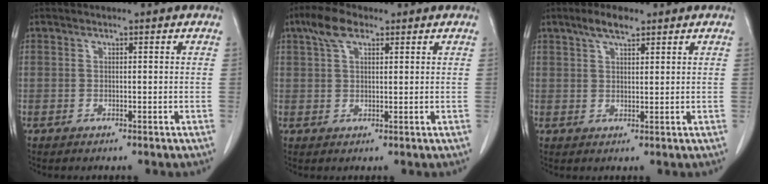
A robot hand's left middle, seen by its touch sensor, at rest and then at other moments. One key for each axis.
{"total": 4.8, "fx": 2.8, "fy": 2.1, "fz": 3.3, "tx": -0.071, "ty": 0.017, "tz": 0.055}
{"total": 4.0, "fx": 2.8, "fy": 1.2, "fz": 2.5, "tx": -0.053, "ty": 0.007, "tz": 0.052}